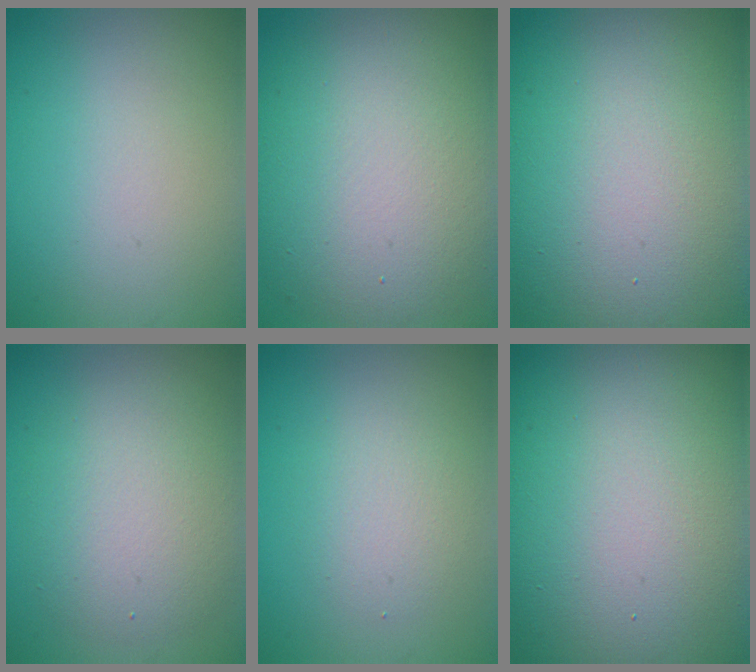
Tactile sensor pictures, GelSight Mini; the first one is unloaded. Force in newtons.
{"total": 11.5, "press": 11.5, "slide": 1.0}
{"total": 19.9, "press": 19.9, "slide": 1.0}
{"total": 5.3, "press": 5.3, "slide": 0.2}
{"total": 2.4, "press": 2.4, "slide": 0.2}
{"total": 25.4, "press": 25.3, "slide": 1.9}